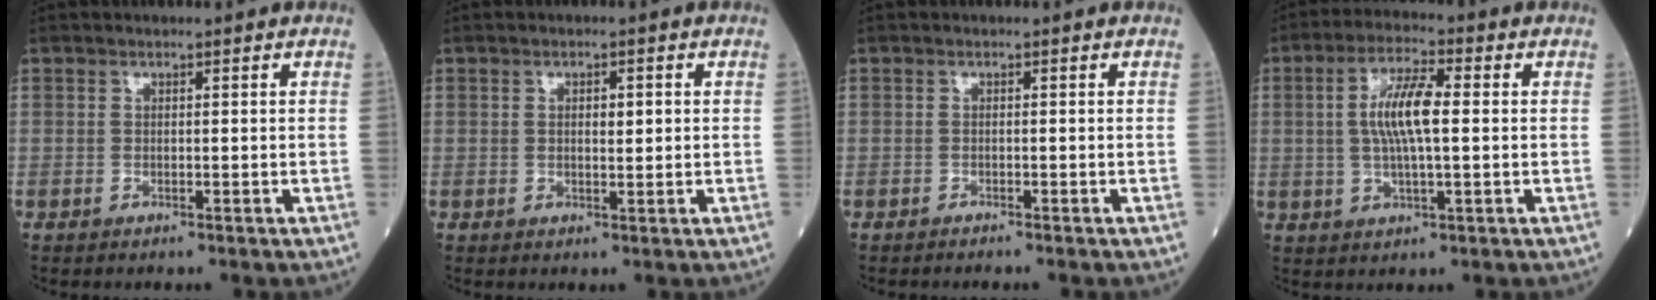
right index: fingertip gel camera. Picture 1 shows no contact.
{"total": 2.0, "force": [0.3, 0.8, 1.8], "torque": [-0.029, 0.002, 0.005]}
{"total": 1.1, "force": [-1.0, -0.1, 0.5], "torque": [-0.007, 0.001, -0.011]}
{"total": 8.2, "force": [0.8, 1.7, 8.0], "torque": [-0.159, 0.010, 0.013]}